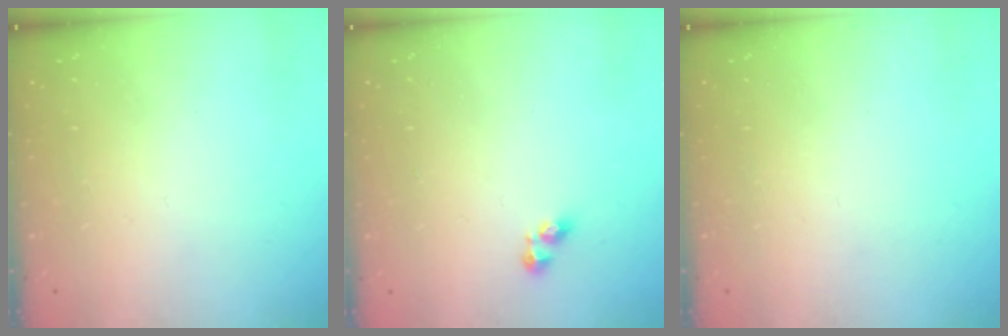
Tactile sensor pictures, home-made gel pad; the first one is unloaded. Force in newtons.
{"total": 2.8, "press": 2.8, "slide": 0.4}
{"total": 0.0}